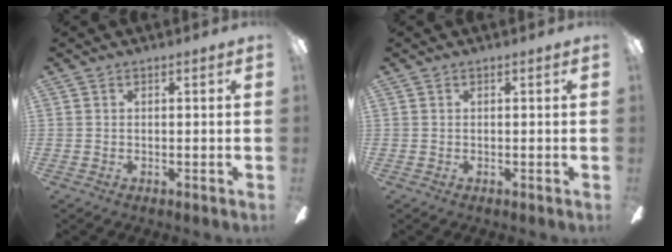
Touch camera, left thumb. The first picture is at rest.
{"total": 0.0}